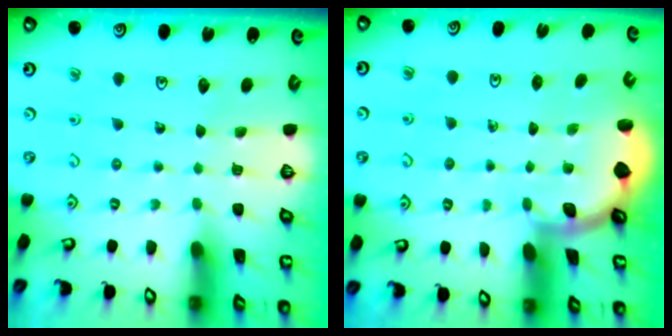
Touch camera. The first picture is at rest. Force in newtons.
{"total": 1.7, "press": 1.7, "slide": 0.1}